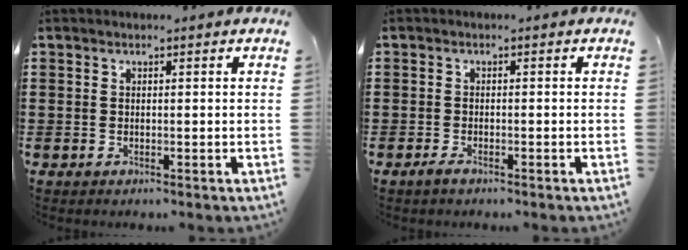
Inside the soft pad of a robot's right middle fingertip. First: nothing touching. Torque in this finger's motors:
{"motor_torque": [2.14, 0.00, 0.14, 0.04]}